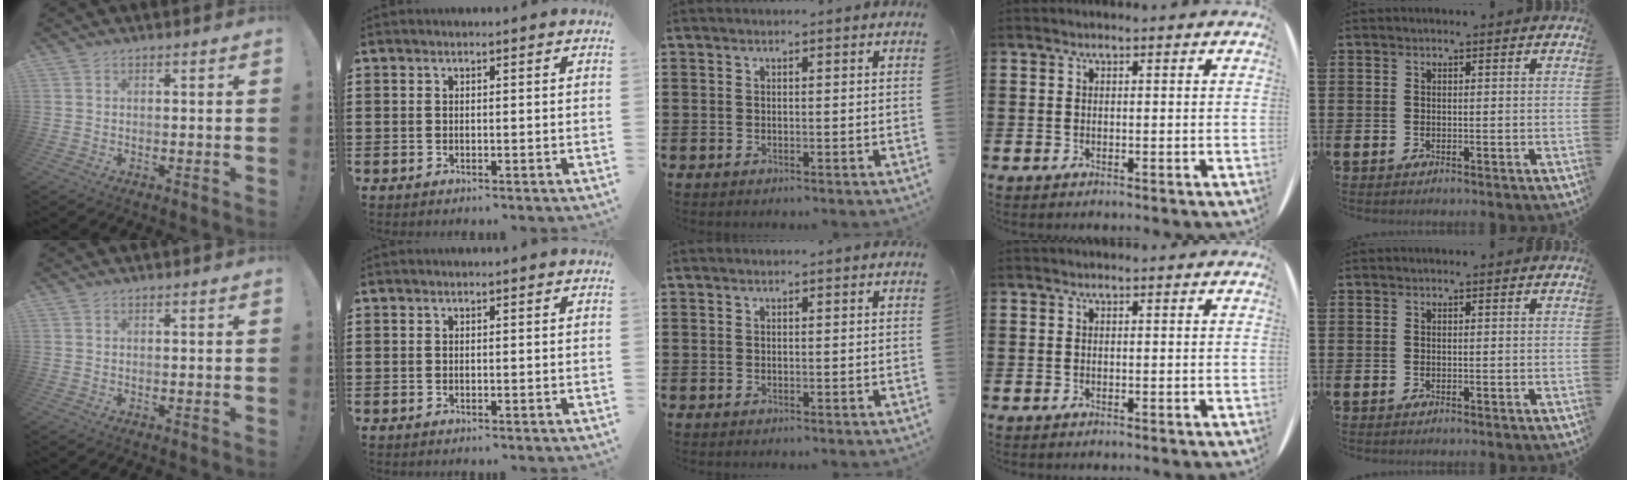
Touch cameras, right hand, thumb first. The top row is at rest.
{}